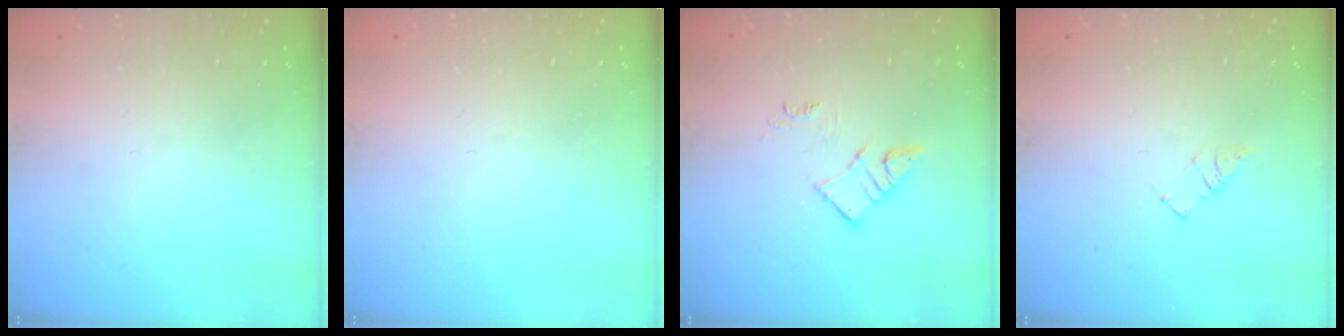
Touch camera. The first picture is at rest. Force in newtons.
{"total": 0.0}
{"total": 6.9, "press": 6.8, "slide": 0.3}
{"total": 2.6, "press": 2.6, "slide": 0.3}